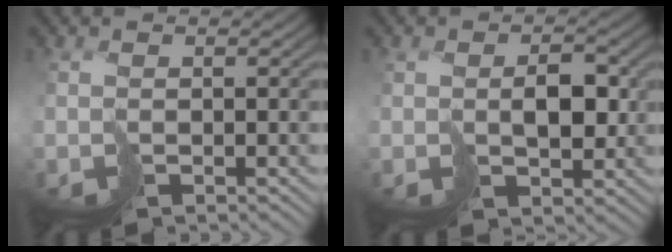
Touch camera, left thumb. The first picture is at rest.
{"total": 3.4, "force": [1.2, 2.1, 2.4], "torque": [-0.038, 0.003, 0.031]}